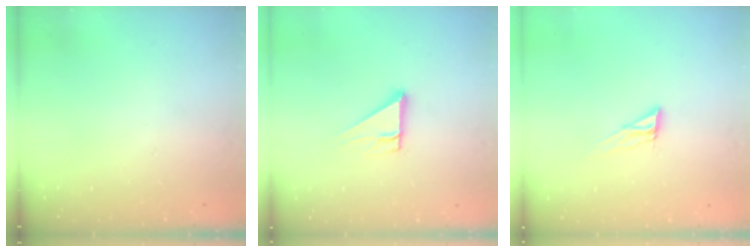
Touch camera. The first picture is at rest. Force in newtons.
{"total": 5.1, "press": 5.0, "slide": 0.4}
{"total": 6.9, "press": 6.8, "slide": 0.5}